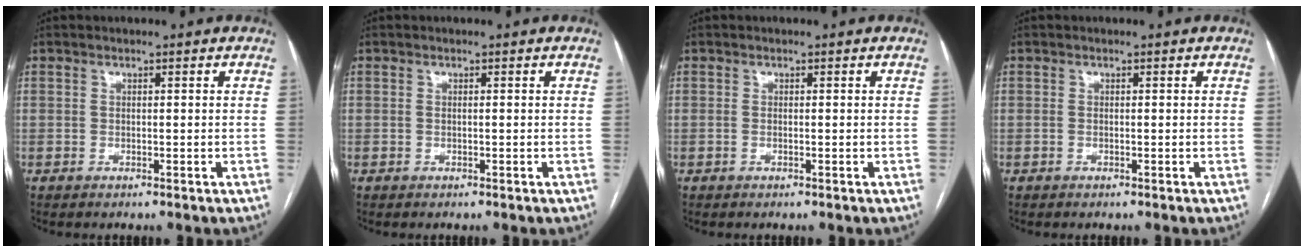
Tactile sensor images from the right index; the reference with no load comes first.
{"total": 0.0}
{"total": 0.0}
{"total": 0.0}